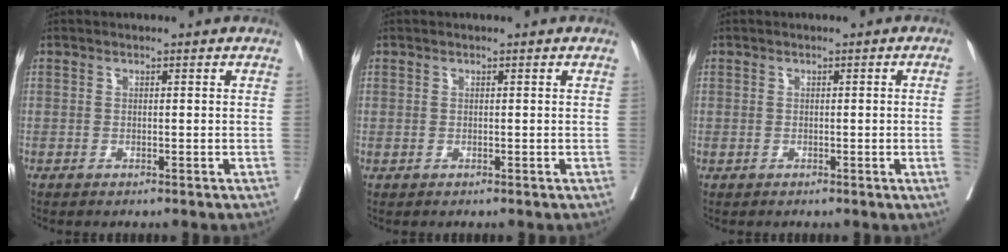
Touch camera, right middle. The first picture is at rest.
{"total": 0.0}
{"total": 1.9, "force": [0.0, -1.0, 1.6], "torque": [-0.024, -0.001, 0.002]}